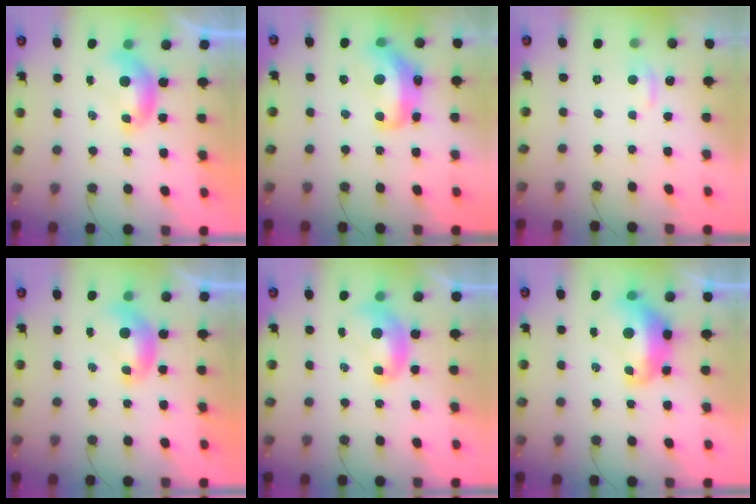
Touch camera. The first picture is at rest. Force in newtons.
{"total": 8.1, "press": 8.0, "slide": 1.1}
{"total": 1.0, "press": 0.7, "slide": 0.7}
{"total": 0.0}
{"total": 1.6, "press": 1.6, "slide": 0.1}
{"total": 4.9, "press": 4.8, "slide": 1.0}